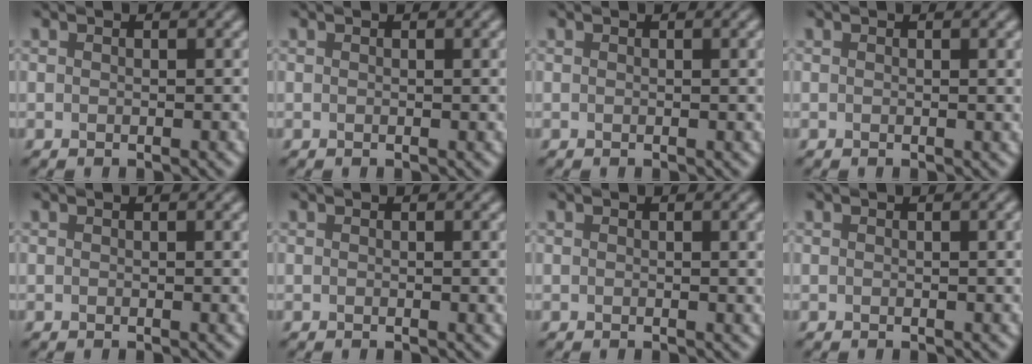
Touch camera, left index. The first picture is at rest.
{"total": 0.7, "force": [0.2, 0.1, 0.7], "torque": [-0.007, 0.002, 0.001]}
{"total": 1.0, "force": [0.2, 0.3, 1.0], "torque": [-0.011, 0.002, 0.001]}
{"total": 1.0, "force": [0.2, 0.2, 1.0], "torque": [-0.010, 0.000, 0.002]}
{"total": 0.8, "force": [0.2, 0.2, 0.8], "torque": [-0.007, 0.001, 0.001]}
{"total": 1.1, "force": [0.1, 0.3, 1.1], "torque": [-0.011, 0.001, 0.000]}
{"total": 1.7, "force": [0.3, 0.5, 1.6], "torque": [-0.015, 0.002, 0.003]}
{"total": 1.4, "force": [0.2, 0.4, 1.3], "torque": [-0.014, 0.003, 0.001]}